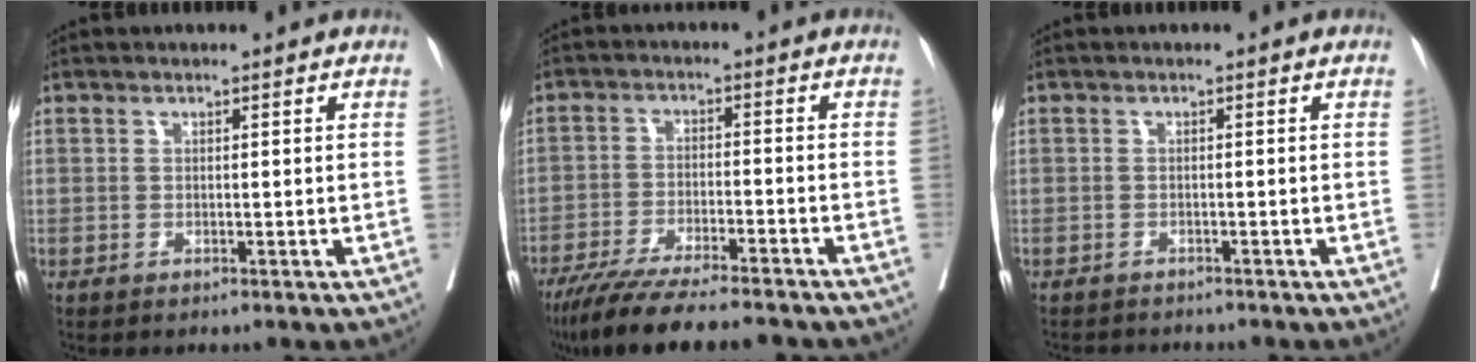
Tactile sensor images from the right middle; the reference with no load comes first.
{"total": 15.2, "force": [-13.0, 1.5, 7.6], "torque": [-0.127, -0.030, -0.203]}
{"total": 3.8, "force": [-3.6, 0.7, 0.8], "torque": [-0.009, -0.008, -0.053]}